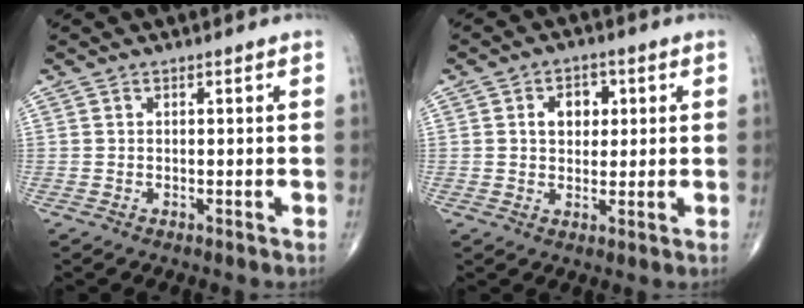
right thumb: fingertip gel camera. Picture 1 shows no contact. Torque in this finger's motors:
{"motor_torque": [0.63, 1.63, 0.73, 0.29, 0.10]}